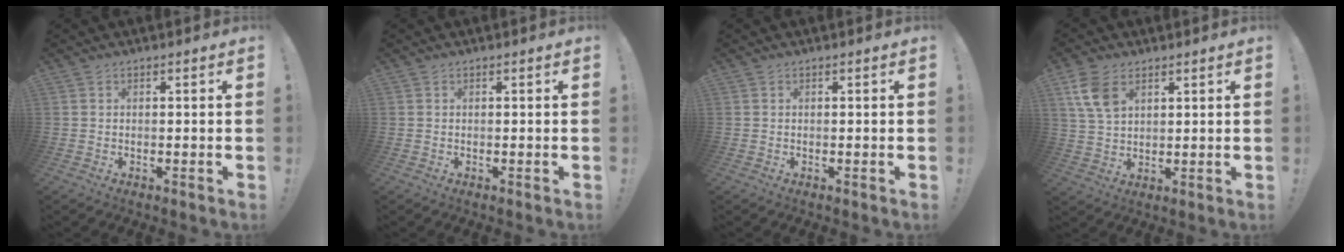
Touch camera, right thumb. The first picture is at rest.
{"total": 0.0}
{"total": 0.0}
{"total": 9.0, "force": [4.5, 5.7, 5.5], "torque": [-0.108, -0.007, 0.090]}